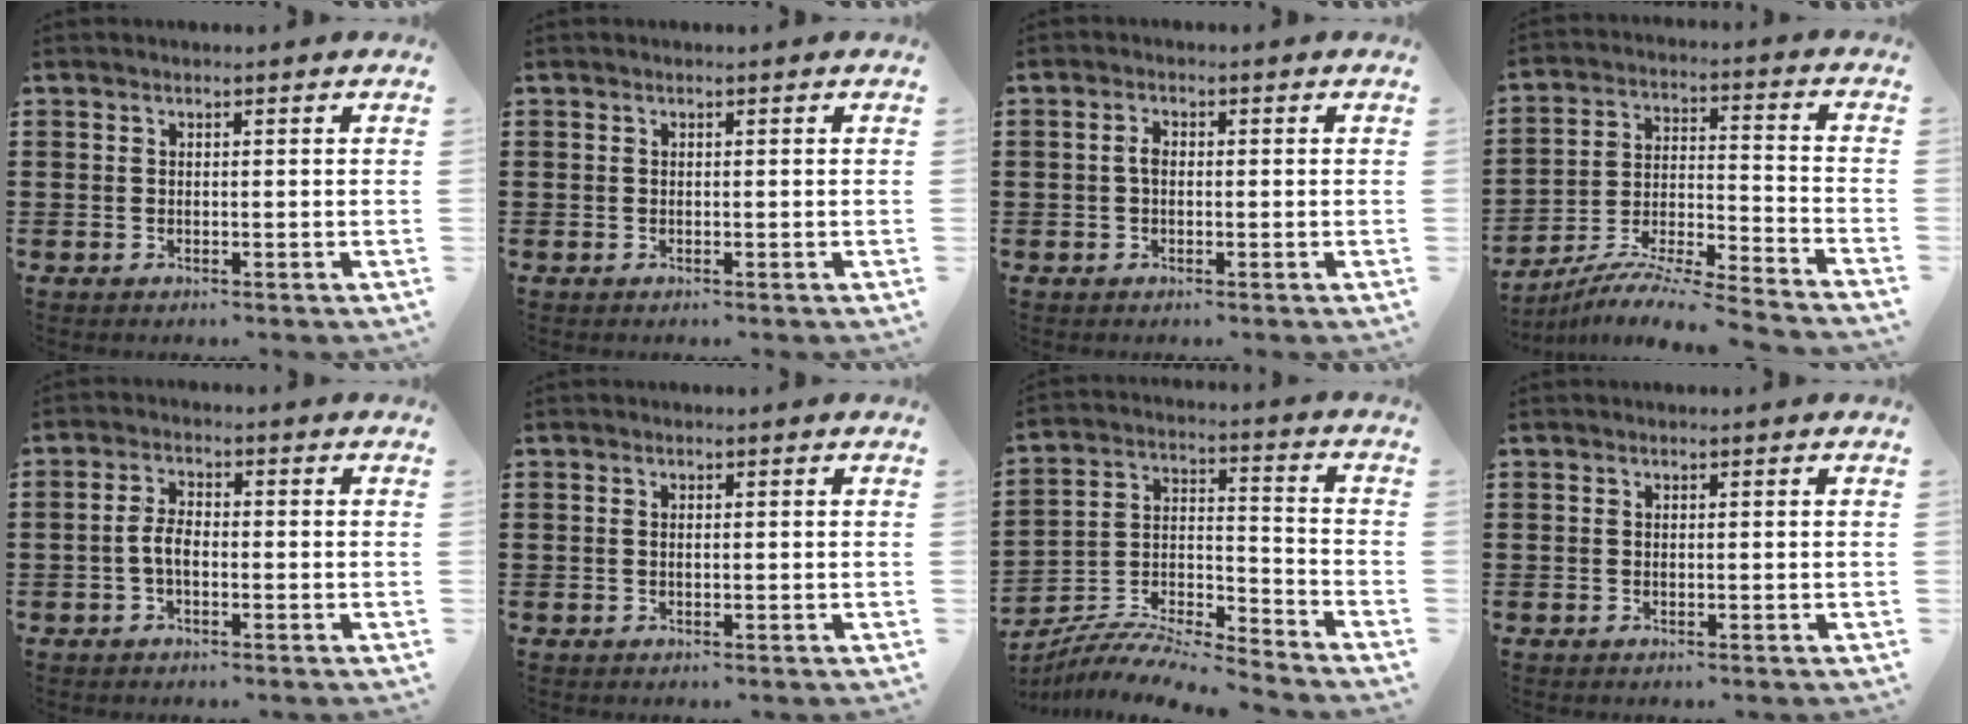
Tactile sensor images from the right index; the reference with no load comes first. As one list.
[{"total": 0.0}, {"total": 2.0, "force": [-0.1, 1.0, 1.7], "torque": [-0.032, 0.003, -0.002]}, {"total": 7.8, "force": [-7.4, -0.5, 2.5], "torque": [-0.047, -0.008, -0.152]}, {"total": 3.6, "force": [-0.9, 1.6, 3.0], "torque": [-0.078, -0.002, -0.024]}, {"total": 0.5, "force": [0.0, 0.2, 0.5], "torque": [-0.011, -0.001, 0.000]}, {"total": 7.6, "force": [-7.4, 0.3, 1.7], "torque": [-0.034, 0.000, -0.151]}, {"total": 0.0}]